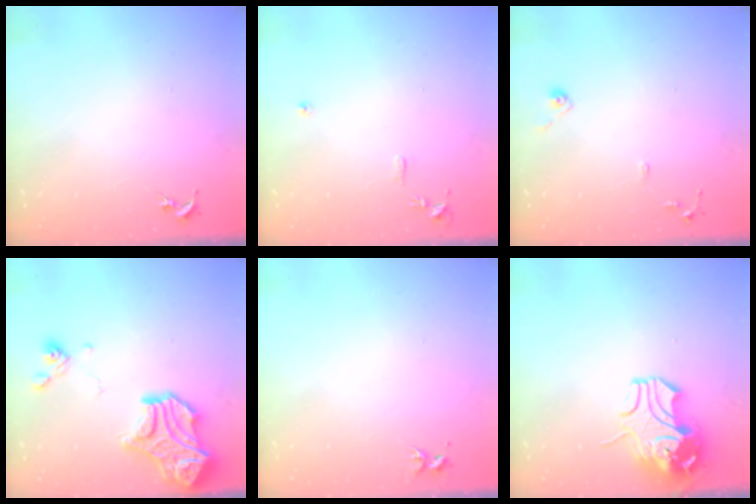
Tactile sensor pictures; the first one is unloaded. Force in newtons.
{"total": 7.8, "press": 7.8, "slide": 0.8}
{"total": 8.0, "press": 8.0, "slide": 0.8}
{"total": 17.9, "press": 17.9, "slide": 0.7}
{"total": 3.3, "press": 3.3, "slide": 0.4}
{"total": 12.4, "press": 12.3, "slide": 2.0}